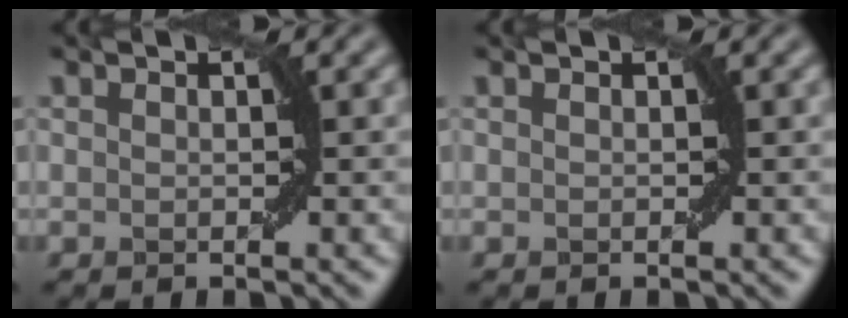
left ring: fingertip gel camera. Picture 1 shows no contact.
{"total": 0.0}